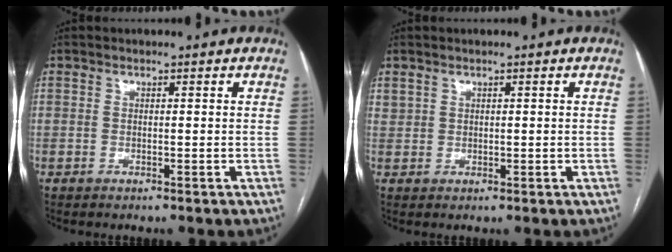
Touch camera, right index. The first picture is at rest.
{"total": 1.3, "force": [0.8, 0.9, 0.4], "torque": [-0.007, 0.005, 0.021]}